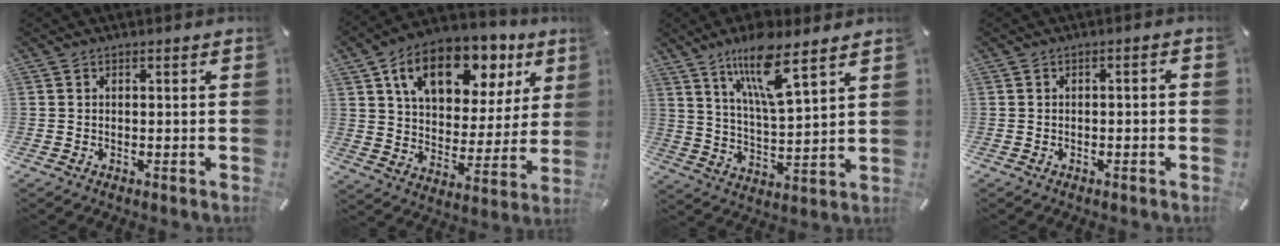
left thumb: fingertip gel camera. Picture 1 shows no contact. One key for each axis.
{"total": 18.2, "fx": 10.5, "fy": 10.7, "fz": 10.3, "tx": -0.172, "ty": -0.048, "tz": 0.181}
{"total": 13.3, "fx": 9.1, "fy": 3.1, "fz": 9.2, "tx": -0.176, "ty": -0.034, "tz": 0.157}
{"total": 1.6, "fx": -0.9, "fy": 0.5, "fz": 1.2, "tx": -0.021, "ty": 0.003, "tz": -0.016}